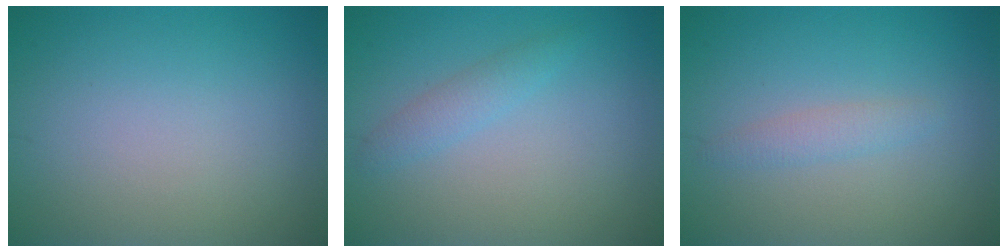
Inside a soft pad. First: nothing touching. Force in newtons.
{"total": 1.7, "press": 1.6, "slide": 0.0}
{"total": 1.4, "press": 1.4, "slide": 0.1}